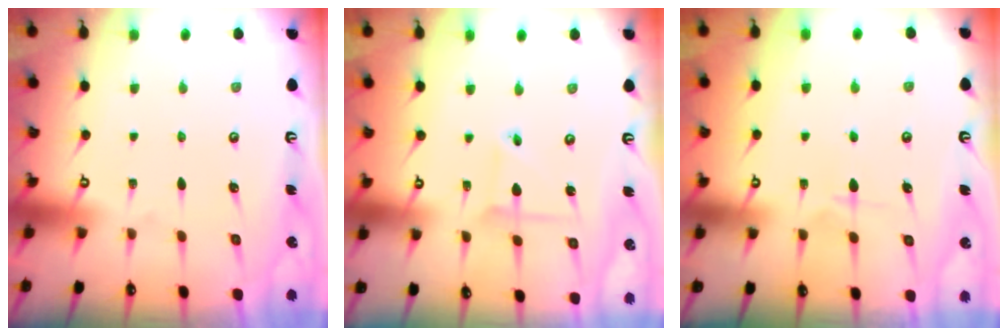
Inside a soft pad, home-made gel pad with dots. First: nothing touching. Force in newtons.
{"total": 3.4, "press": 3.4, "slide": 0.3}
{"total": 5.5, "press": 5.4, "slide": 0.6}